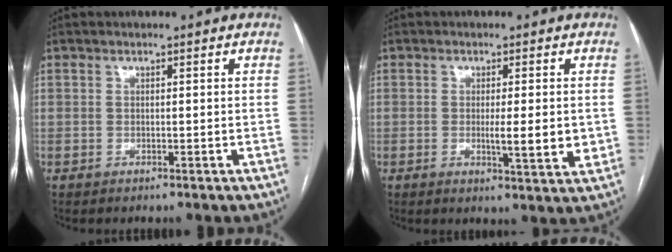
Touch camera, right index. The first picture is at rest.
{"total": 5.6, "force": [-0.5, 0.7, 5.5], "torque": [-0.082, -0.010, -0.008]}